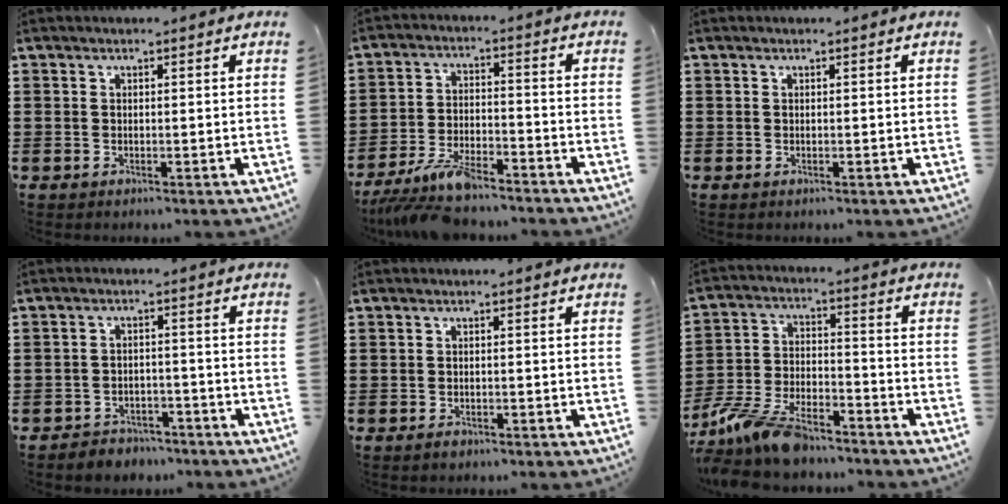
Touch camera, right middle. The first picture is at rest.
{"total": 7.7, "force": [-6.6, 1.7, 3.6], "torque": [-0.084, 0.000, -0.129]}
{"total": 0.0}
{"total": 3.2, "force": [-3.1, 0.8, -0.3], "torque": [-0.004, 0.002, -0.069]}
{"total": 0.9, "force": [-0.8, 0.5, 0.2], "torque": [-0.006, 0.001, -0.017]}
{"total": 9.7, "force": [-8.2, 2.5, 4.4], "torque": [-0.105, 0.012, -0.162]}